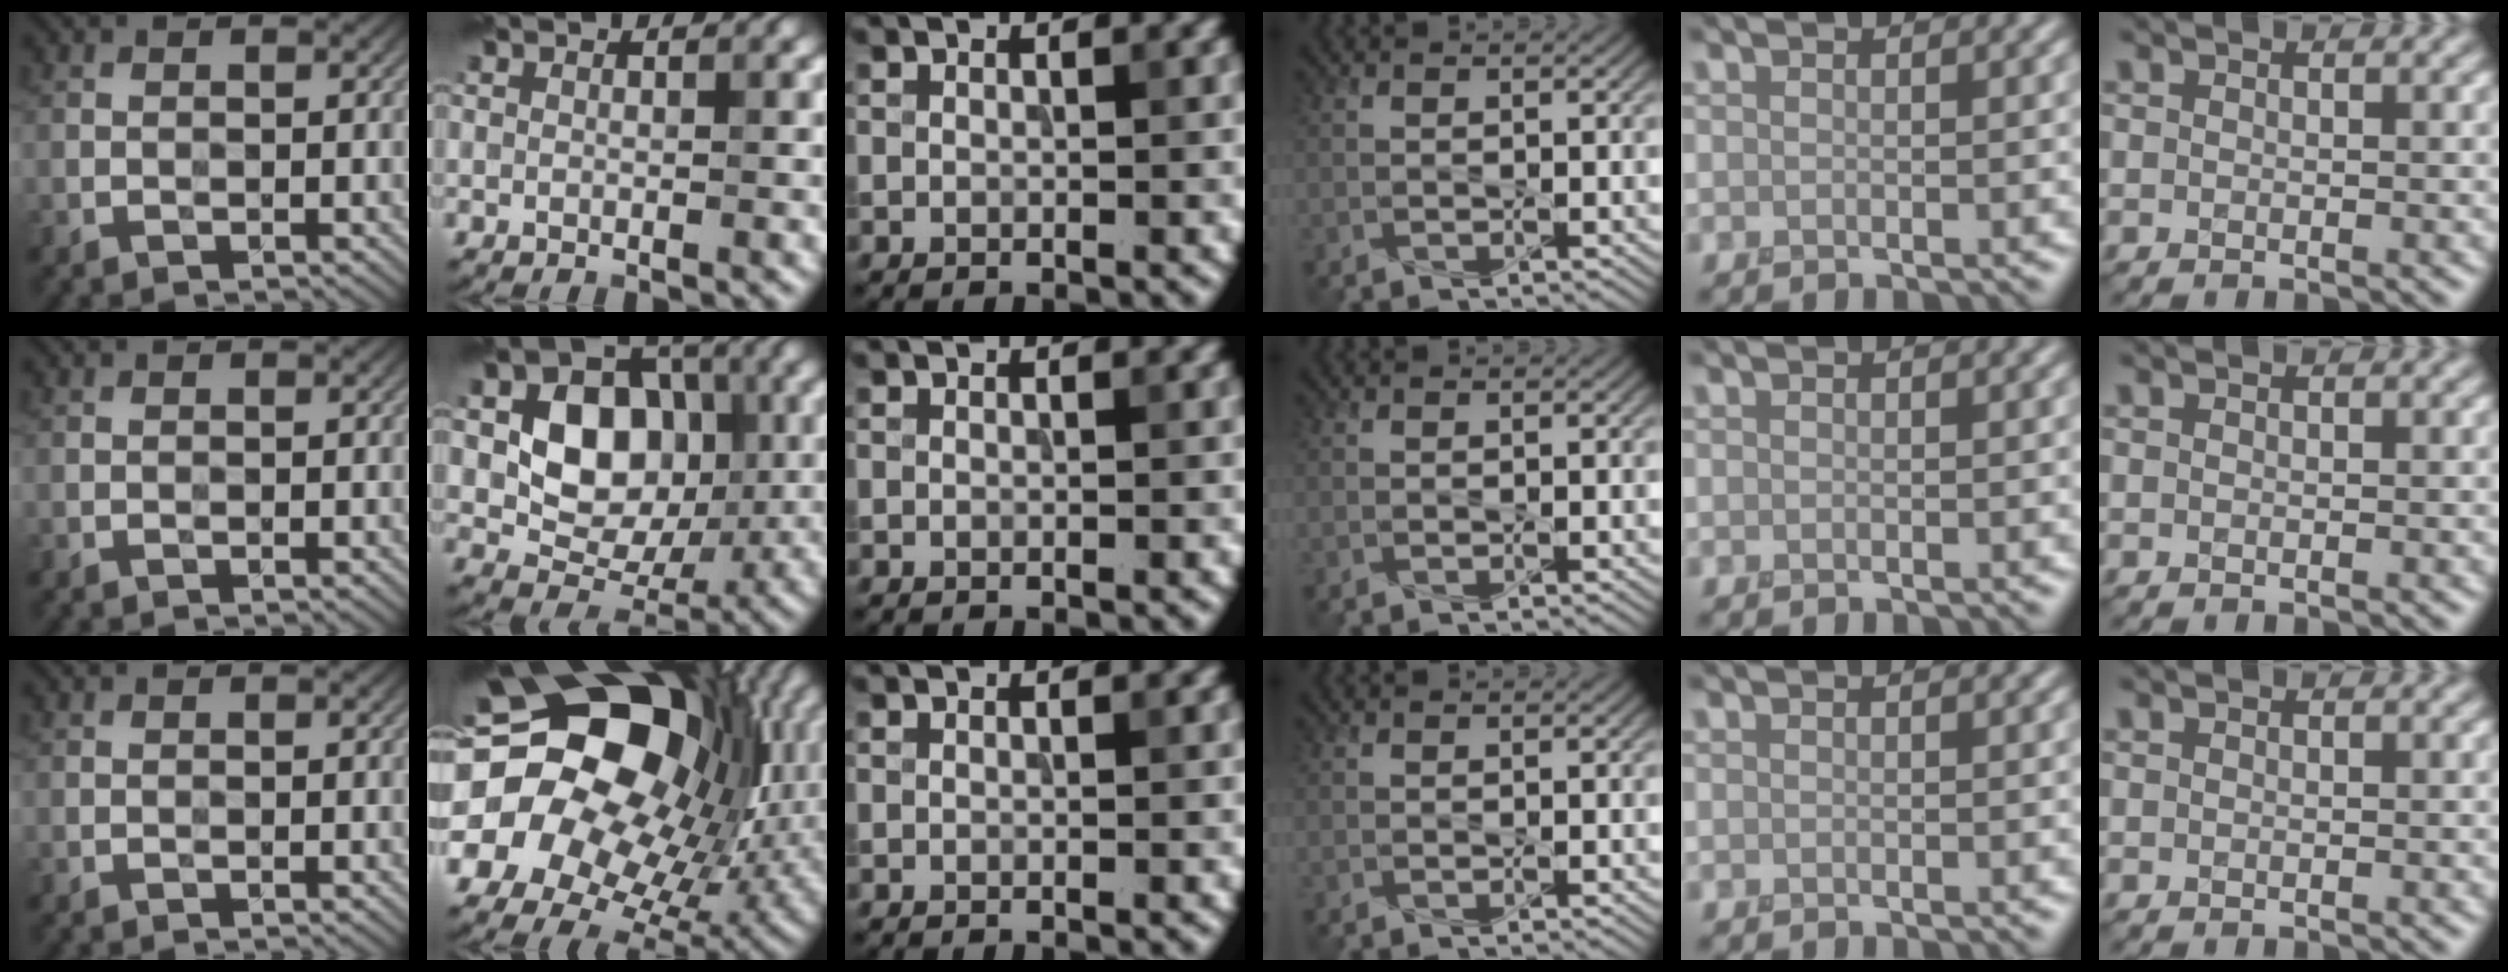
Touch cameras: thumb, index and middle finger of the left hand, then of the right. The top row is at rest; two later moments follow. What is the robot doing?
{"motion": "press", "object": "joystick"}